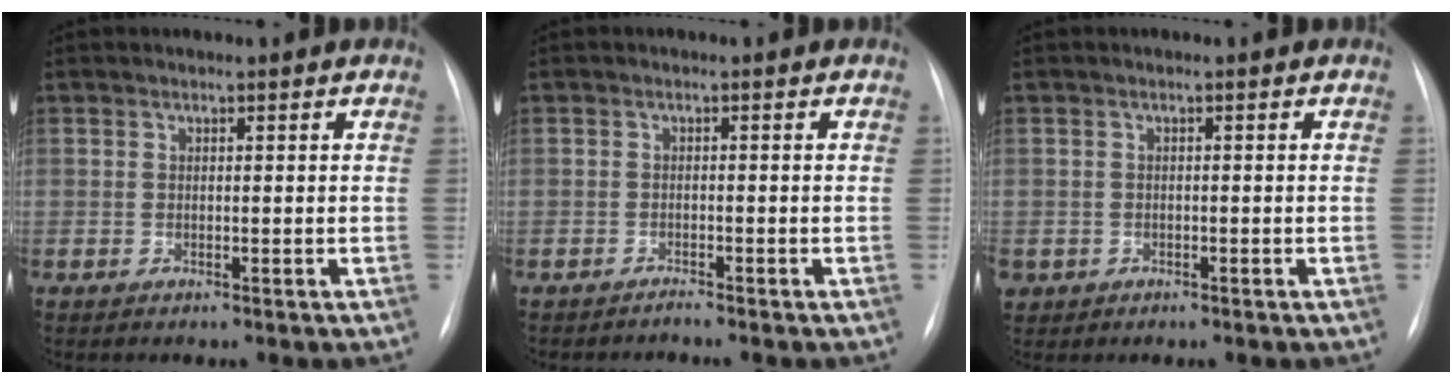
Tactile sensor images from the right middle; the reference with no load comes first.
{"total": 0.8, "force": [-0.8, -0.1, -0.2], "torque": [0.000, -0.005, -0.013]}
{"total": 2.1, "force": [-0.9, 1.8, 0.4], "torque": [-0.006, 0.003, -0.008]}